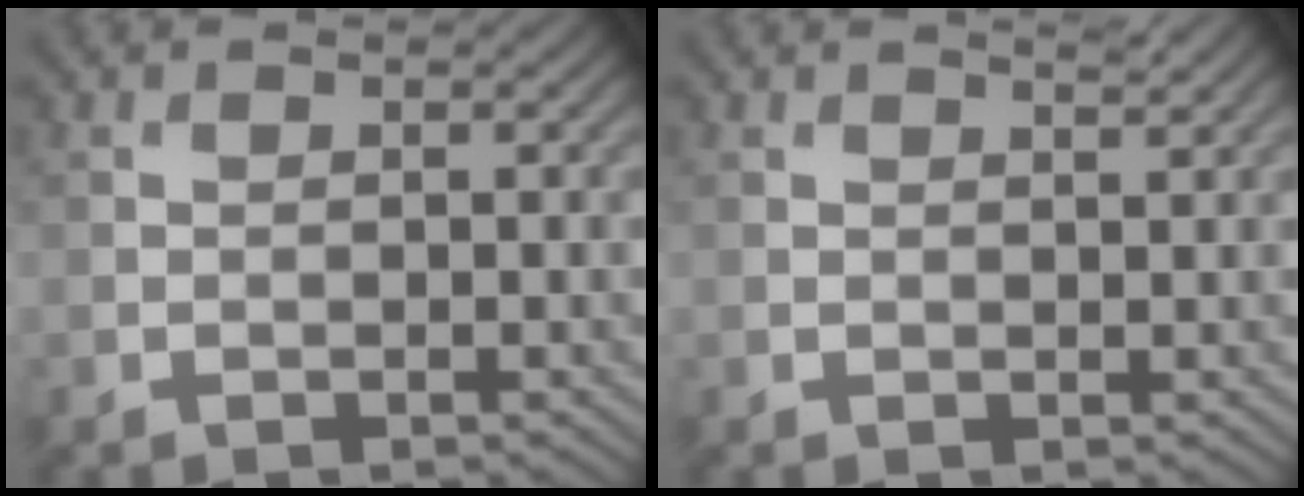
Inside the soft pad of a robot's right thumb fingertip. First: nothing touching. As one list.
[{"total": 1.1, "force": [1.0, 0.0, 0.5], "torque": [-0.014, -0.005, 0.012]}]